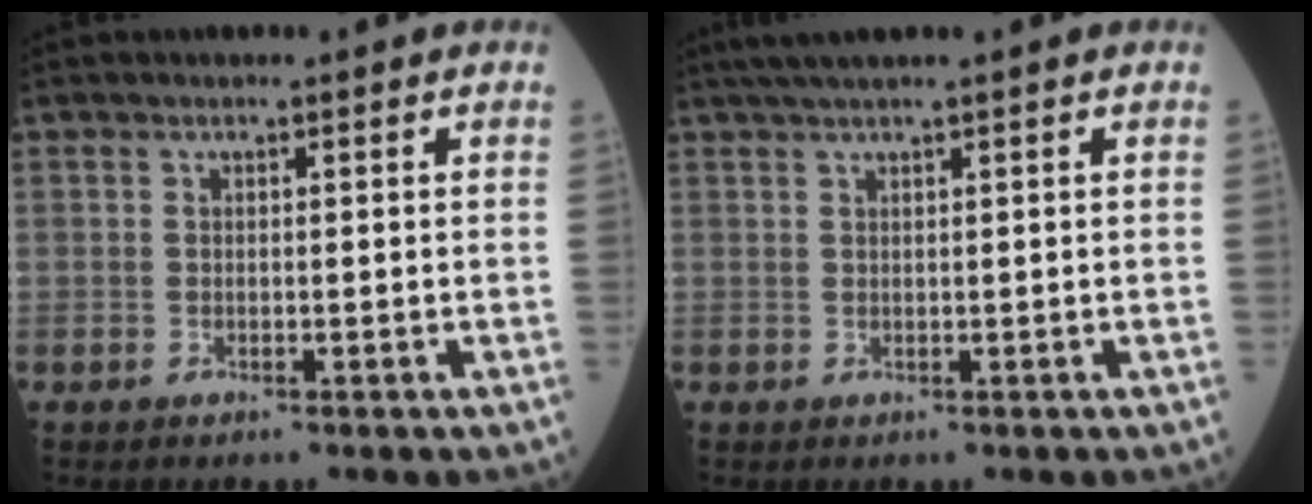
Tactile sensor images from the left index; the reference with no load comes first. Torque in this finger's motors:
{"motor_torque": [0.36, -0.24, 0.06, 0.07]}